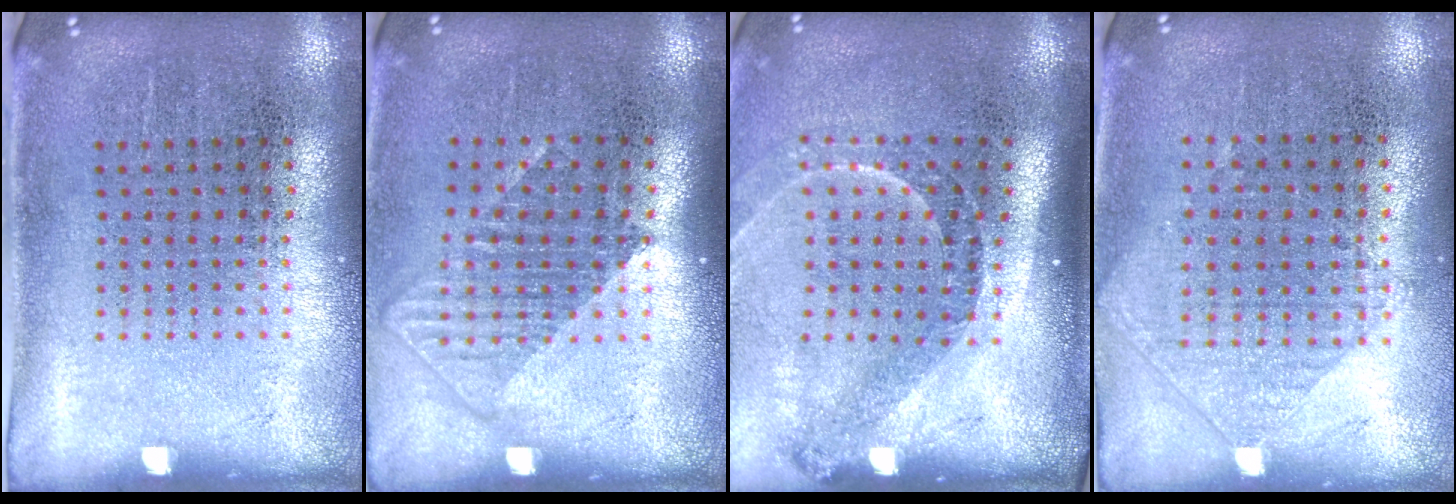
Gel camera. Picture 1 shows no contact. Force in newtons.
{"total": 1.2, "press": 1.0, "slide": 0.8}
{"total": 1.6, "press": 1.3, "slide": 0.9}
{"total": 0.9, "press": 0.9, "slide": 0.3}